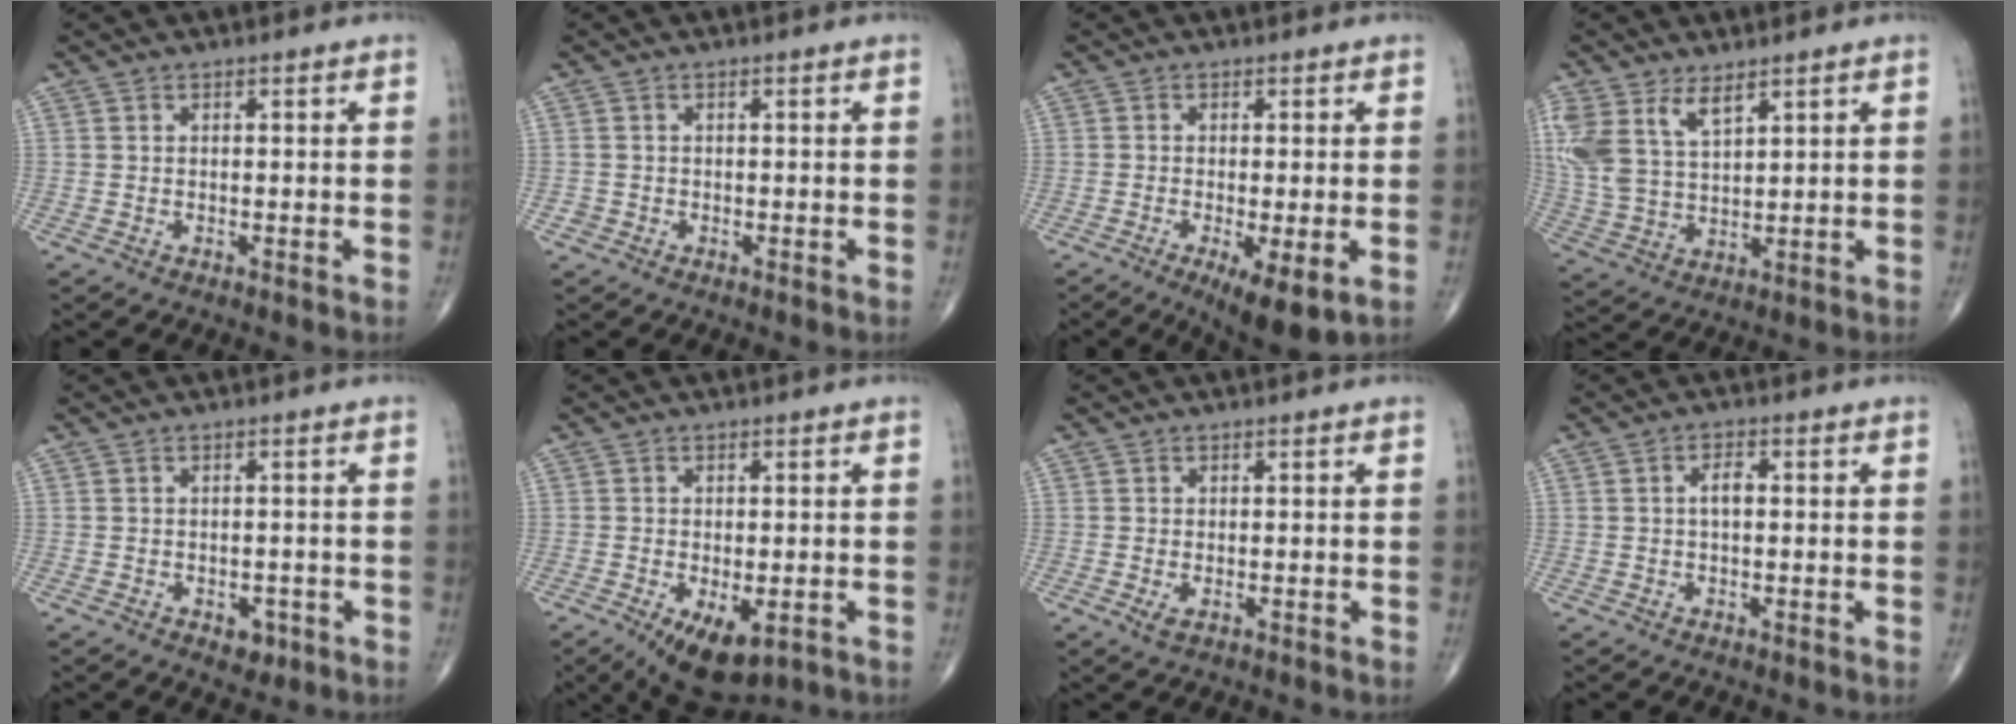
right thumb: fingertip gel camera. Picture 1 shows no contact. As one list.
[{"total": 0.9, "force": [-0.3, 0.8, 0.0], "torque": [-0.001, 0.003, -0.009]}, {"total": 7.8, "force": [-2.8, 2.1, 7.0], "torque": [-0.109, -0.018, -0.041]}, {"total": 11.3, "force": [5.9, 5.9, 7.6], "torque": [-0.164, -0.015, 0.129]}, {"total": 2.6, "force": [-1.2, 1.8, 1.4], "torque": [-0.005, 0.003, -0.012]}, {"total": 8.7, "force": [-3.9, 4.2, 6.5], "torque": [-0.098, -0.008, -0.053]}, {"total": 1.4, "force": [-0.5, 0.7, 1.2], "torque": [-0.024, -0.005, -0.007]}, {"total": 2.4, "force": [0.1, 1.2, 2.1], "torque": [-0.037, 0.007, -0.002]}]